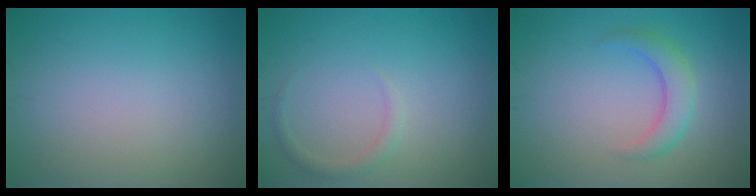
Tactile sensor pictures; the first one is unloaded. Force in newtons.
{"total": 1.2, "press": 1.2, "slide": 0.0}
{"total": 2.8, "press": 2.7, "slide": 0.2}